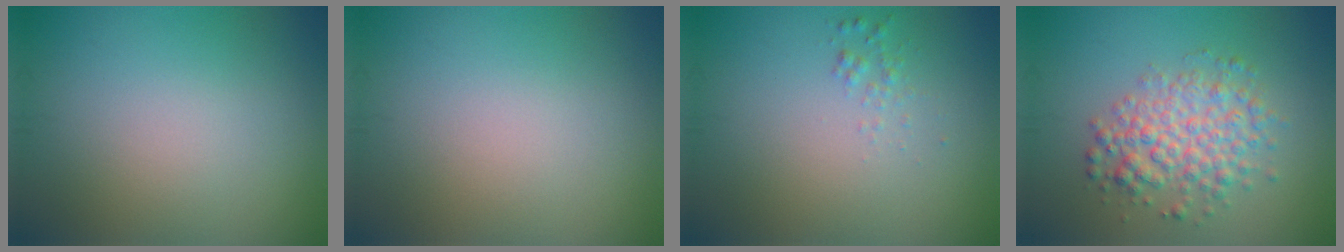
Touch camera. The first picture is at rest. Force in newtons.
{"total": 0.0}
{"total": 0.8, "press": 0.8, "slide": 0.0}
{"total": 4.5, "press": 4.5, "slide": 0.1}